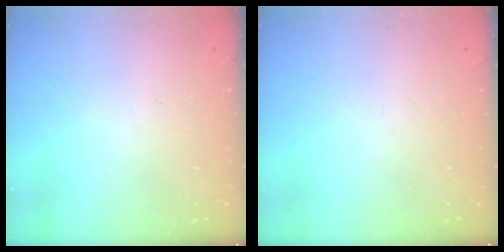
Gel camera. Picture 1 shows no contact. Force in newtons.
{"total": 0.0}